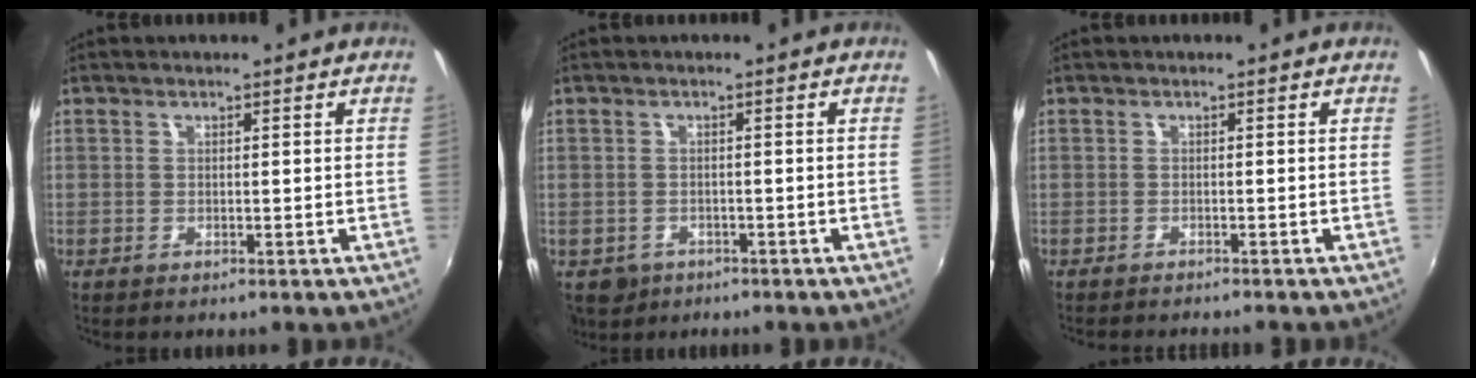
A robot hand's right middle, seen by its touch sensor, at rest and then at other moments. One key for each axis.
{"total": 4.6, "fx": -2.2, "fy": 3.8, "fz": 1.6, "tx": -0.039, "ty": -0.008, "tz": -0.027}
{"total": 3.2, "fx": -2.9, "fy": 0.0, "fz": 1.1, "tx": -0.028, "ty": -0.013, "tz": -0.046}